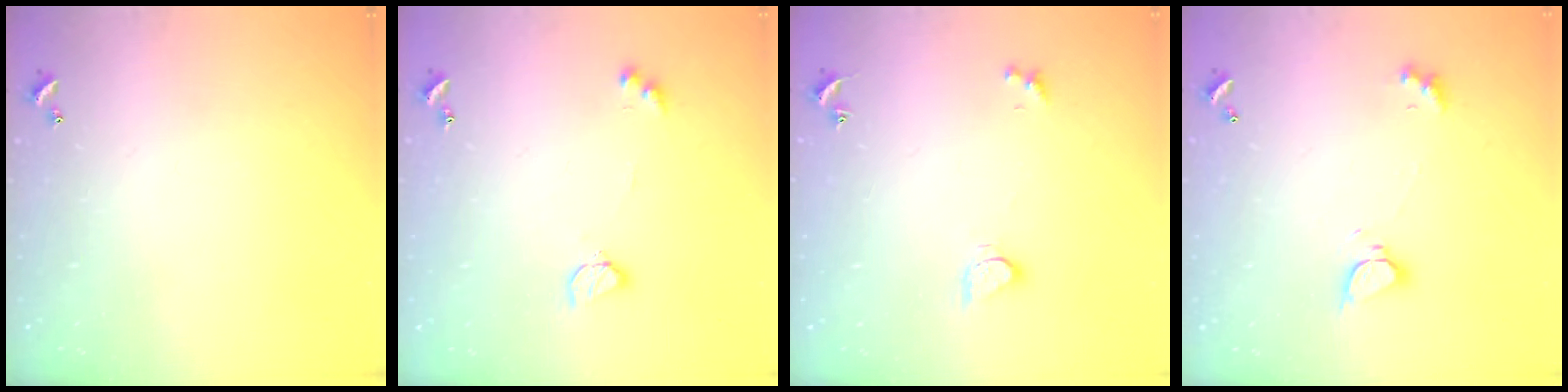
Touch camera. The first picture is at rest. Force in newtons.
{"total": 4.1, "press": 4.0, "slide": 0.8}
{"total": 2.9, "press": 2.9, "slide": 0.5}
{"total": 4.6, "press": 4.5, "slide": 0.5}